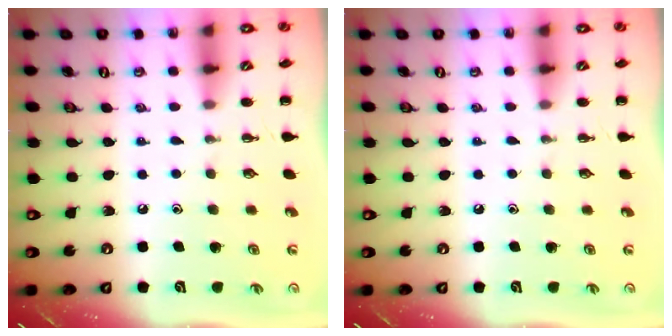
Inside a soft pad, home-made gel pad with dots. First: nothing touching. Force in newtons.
{"total": 0.0}